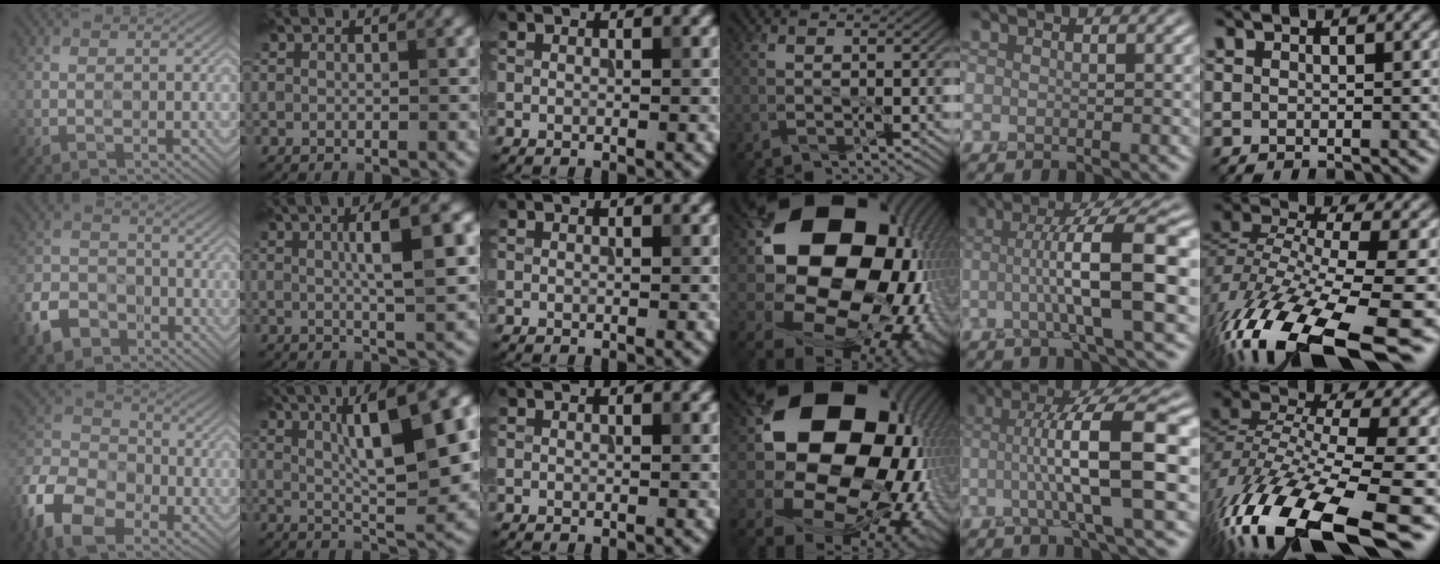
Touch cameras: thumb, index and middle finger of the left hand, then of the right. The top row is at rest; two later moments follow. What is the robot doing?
{"motion": "peel", "object": "tape"}